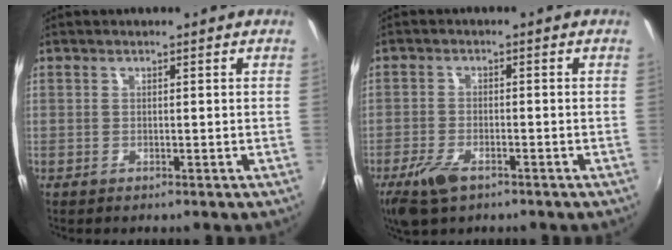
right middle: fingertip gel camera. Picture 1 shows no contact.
{"total": 6.4, "force": [-4.0, 2.8, 4.1], "torque": [-0.107, -0.016, -0.075]}